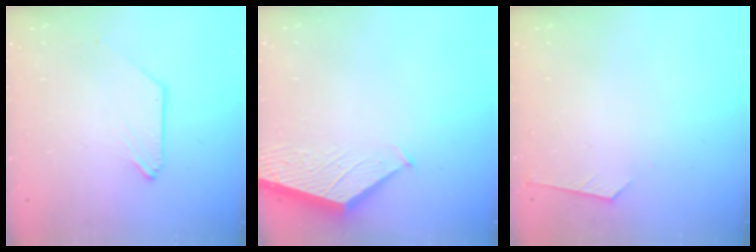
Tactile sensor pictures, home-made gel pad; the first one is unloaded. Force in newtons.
{"total": 1.5, "press": 1.5, "slide": 0.2}
{"total": 3.6, "press": 3.6, "slide": 0.5}